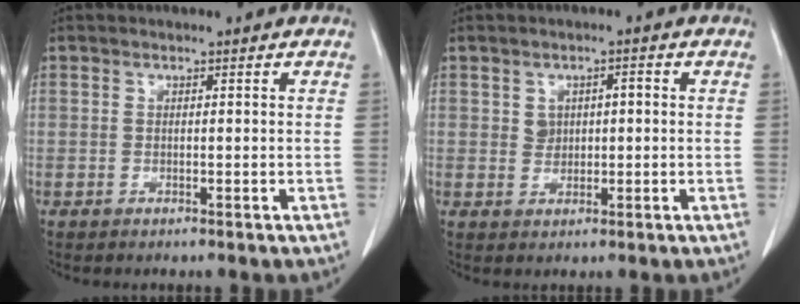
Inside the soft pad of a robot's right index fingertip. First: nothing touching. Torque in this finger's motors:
{"motor_torque": [-0.13, 0.03, 0.00, 0.00]}